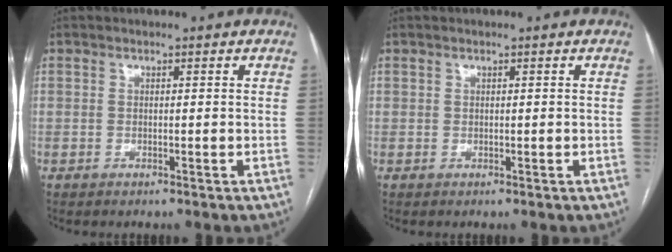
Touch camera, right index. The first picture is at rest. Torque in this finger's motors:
{"motor_torque": [0.00, 0.00, 0.00, 0.00]}